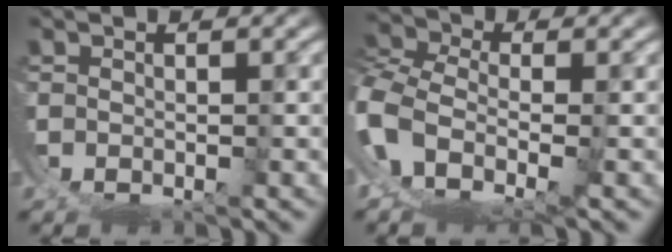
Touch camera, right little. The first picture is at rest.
{"total": 3.9, "force": [-0.4, 2.8, 2.6], "torque": [-0.094, -0.023, -0.003]}